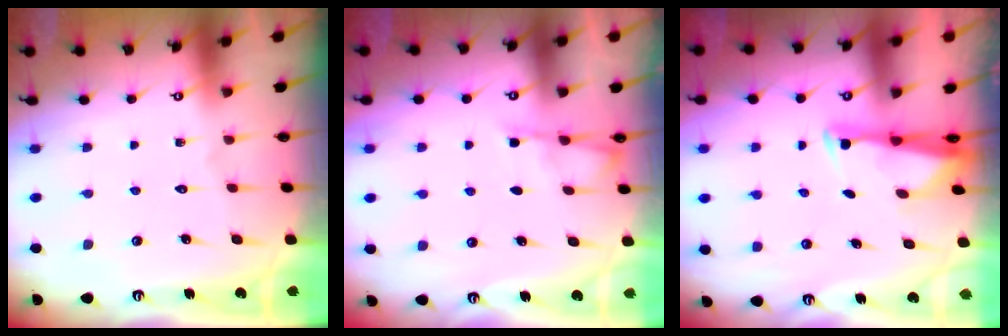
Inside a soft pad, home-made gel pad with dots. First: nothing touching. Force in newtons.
{"total": 2.2, "press": 2.2, "slide": 0.3}
{"total": 2.9, "press": 2.8, "slide": 0.8}